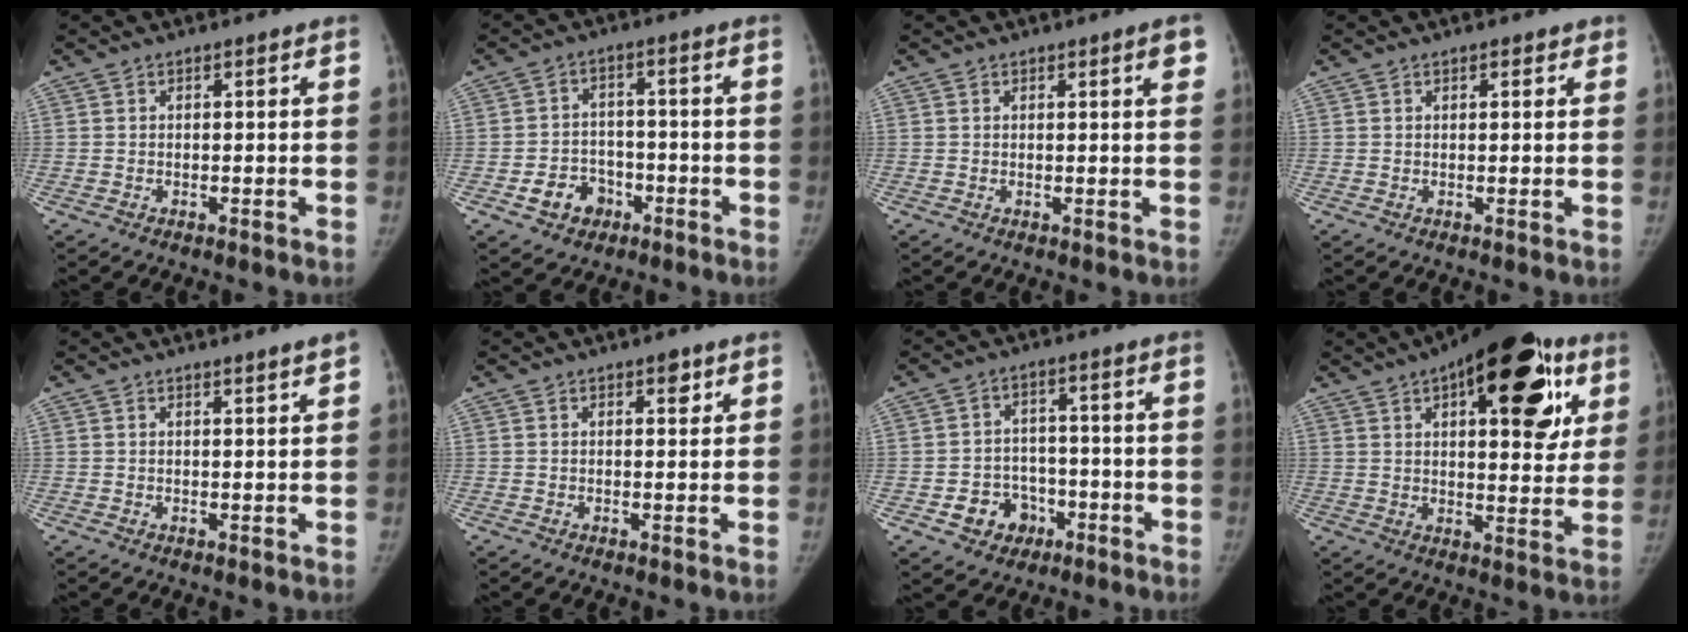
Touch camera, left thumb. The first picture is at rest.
{"total": 7.0, "force": [-3.4, 5.7, 2.3], "torque": [-0.010, 0.028, -0.050]}
{"total": 2.6, "force": [1.2, 0.2, 2.3], "torque": [-0.025, -0.003, 0.015]}
{"total": 1.3, "force": [0.8, 0.6, 0.8], "torque": [0.000, 0.000, 0.008]}
{"total": 2.0, "force": [1.6, -0.3, 1.2], "torque": [-0.010, -0.008, 0.024]}
{"total": 2.0, "force": [1.3, 0.9, 1.3], "torque": [-0.005, -0.005, 0.018]}
{"total": 7.3, "force": [-3.3, 6.2, 2.2], "torque": [-0.002, 0.030, -0.044]}
{"total": 24.6, "force": [10.9, 10.7, 19.3], "torque": [-0.224, -0.003, 0.148]}